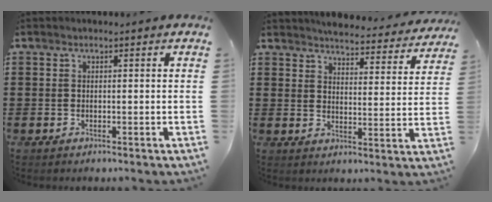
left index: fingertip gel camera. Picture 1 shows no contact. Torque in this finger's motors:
{"motor_torque": [0.73, -1.41, 0.50, 0.04]}